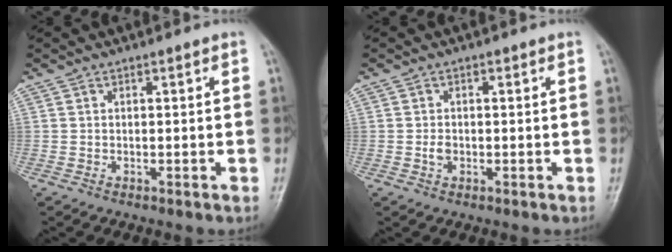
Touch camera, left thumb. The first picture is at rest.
{"total": 1.6, "force": [-0.3, 1.2, 1.0], "torque": [-0.012, 0.001, -0.007]}